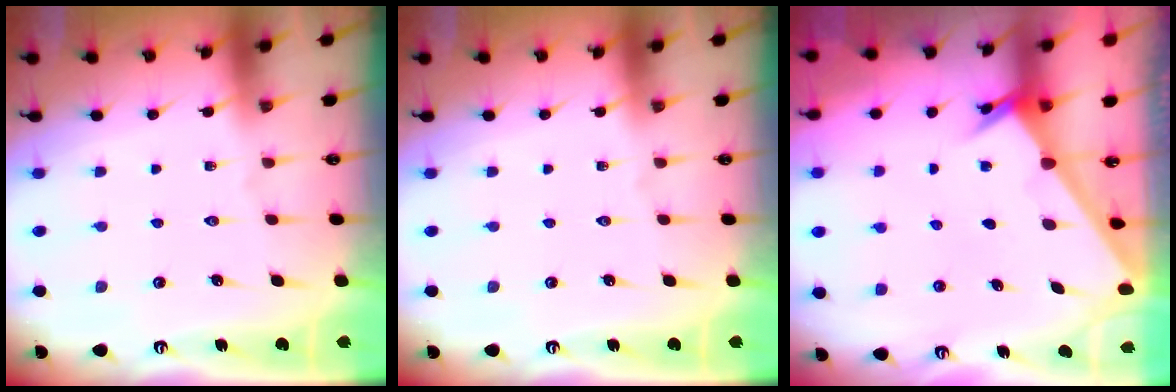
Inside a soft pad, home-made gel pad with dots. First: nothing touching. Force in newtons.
{"total": 0.0}
{"total": 2.3, "press": 2.3, "slide": 0.3}